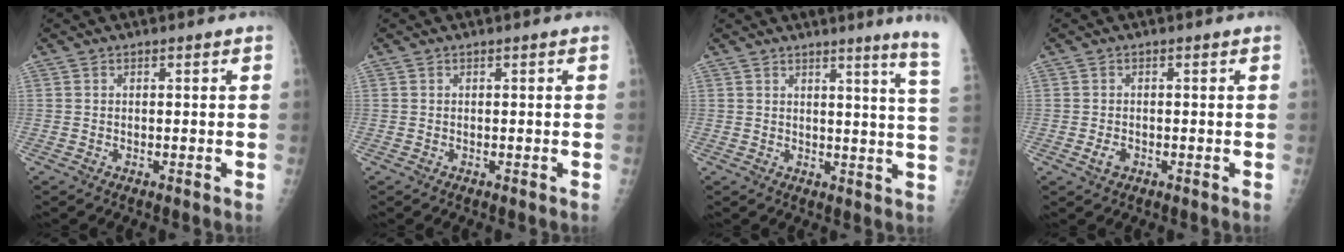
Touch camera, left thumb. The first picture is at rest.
{"total": 0.0}
{"total": 9.7, "force": [7.3, -1.7, 6.2], "torque": [-0.075, -0.068, 0.065]}
{"total": 2.0, "force": [-0.7, 1.3, 1.2], "torque": [-0.020, 0.001, -0.012]}